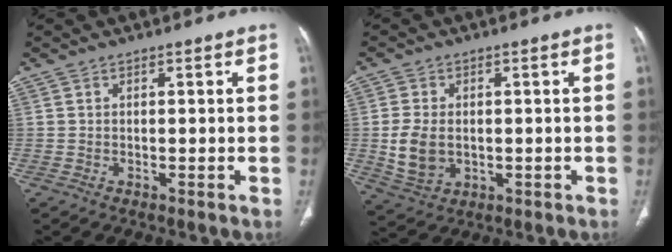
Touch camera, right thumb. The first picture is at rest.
{"total": 7.8, "force": [-0.4, 5.5, 5.4], "torque": [-0.102, -0.004, 0.003]}